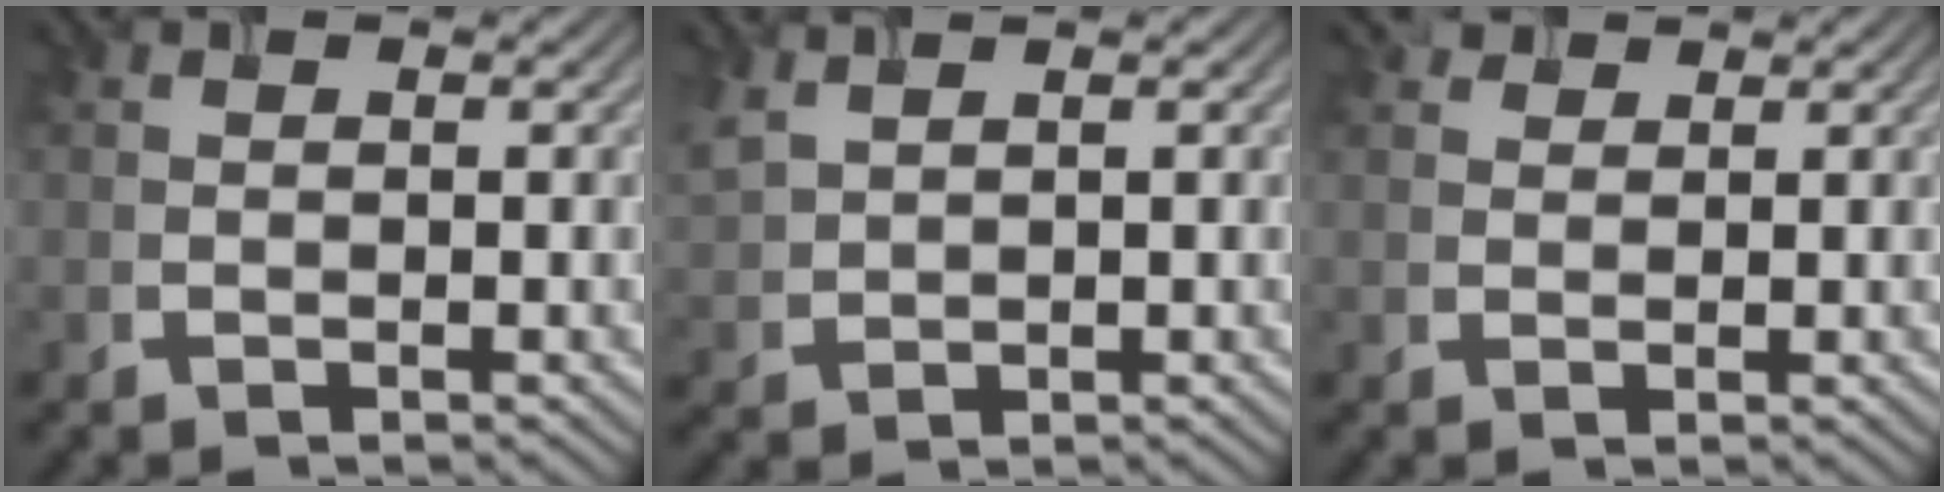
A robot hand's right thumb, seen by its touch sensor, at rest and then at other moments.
{"total": 4.2, "force": [2.7, 2.0, 2.4], "torque": [-0.084, 0.016, 0.072]}
{"total": 2.6, "force": [1.8, 1.5, 1.0], "torque": [-0.023, 0.009, 0.044]}